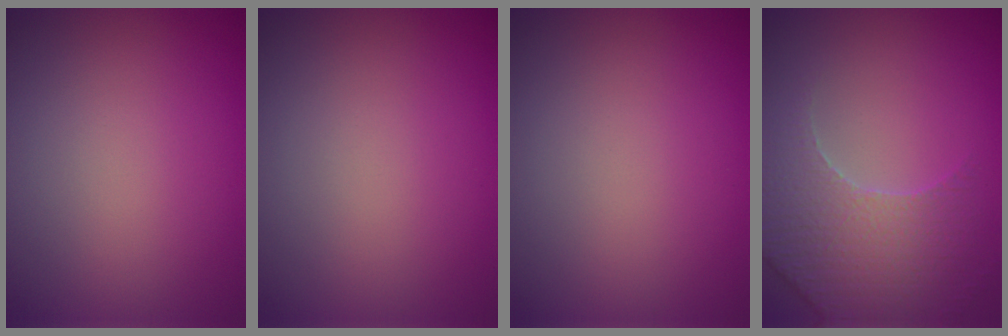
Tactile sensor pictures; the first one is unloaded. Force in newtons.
{"total": 0.0}
{"total": 0.0}
{"total": 4.4, "press": 4.3, "slide": 0.8}